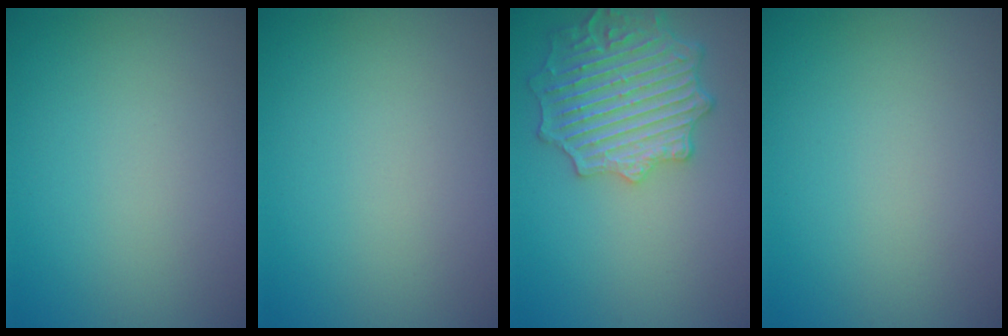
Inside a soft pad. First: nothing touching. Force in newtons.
{"total": 0.0}
{"total": 5.7, "press": 5.3, "slide": 2.1}
{"total": 0.0}